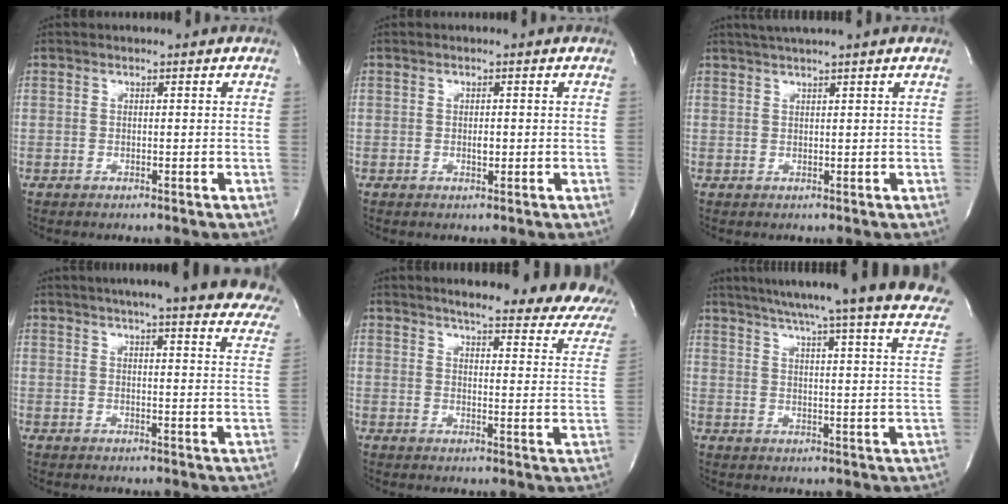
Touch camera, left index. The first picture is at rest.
{"total": 1.0, "force": [-0.1, 0.5, 0.9], "torque": [-0.016, 0.000, 0.000]}
{"total": 3.7, "force": [3.0, -1.0, 1.9], "torque": [-0.027, 0.018, 0.054]}
{"total": 28.1, "force": [24.3, 3.4, 13.8], "torque": [-0.166, -0.039, 0.279]}
{"total": 24.2, "force": [20.6, 4.2, 12.1], "torque": [-0.146, -0.056, 0.221]}
{"total": 29.5, "force": [25.5, 0.8, 14.7], "torque": [-0.199, -0.065, 0.305]}